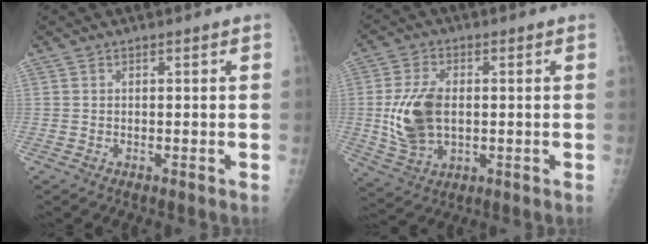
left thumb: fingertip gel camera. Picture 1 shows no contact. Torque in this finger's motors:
{"motor_torque": [0.00, 0.28, 0.52, 0.30, 0.30]}